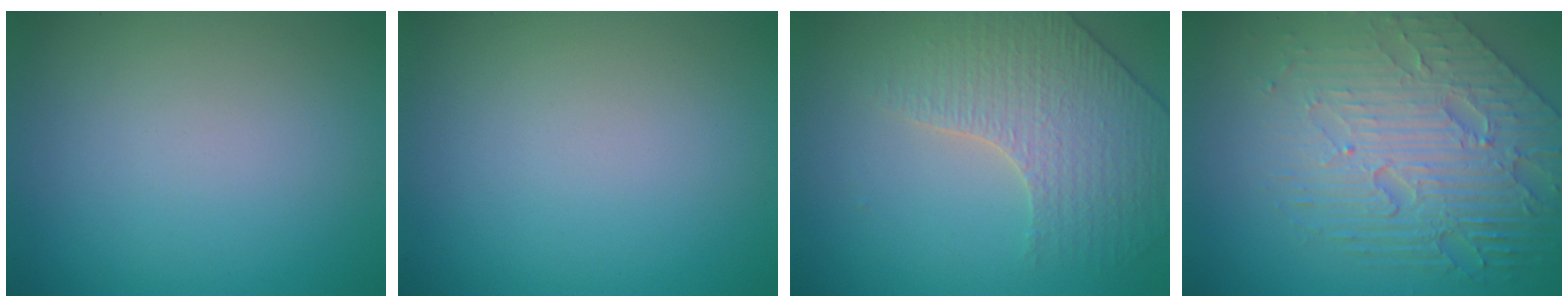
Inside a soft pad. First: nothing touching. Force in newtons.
{"total": 0.0}
{"total": 3.8, "press": 3.6, "slide": 1.2}
{"total": 7.9, "press": 5.8, "slide": 5.3}